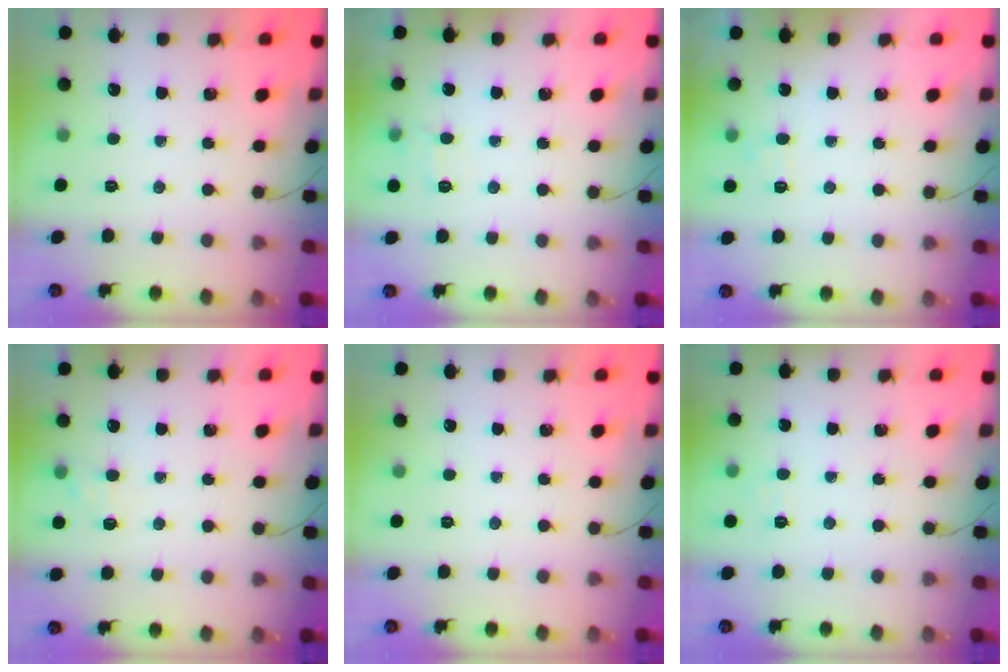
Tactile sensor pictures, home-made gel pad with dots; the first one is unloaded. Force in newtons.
{"total": 8.5, "press": 8.3, "slide": 1.9}
{"total": 3.9, "press": 3.7, "slide": 1.1}
{"total": 6.1, "press": 5.9, "slide": 1.6}
{"total": 0.0}
{"total": 3.8, "press": 3.7, "slide": 0.9}